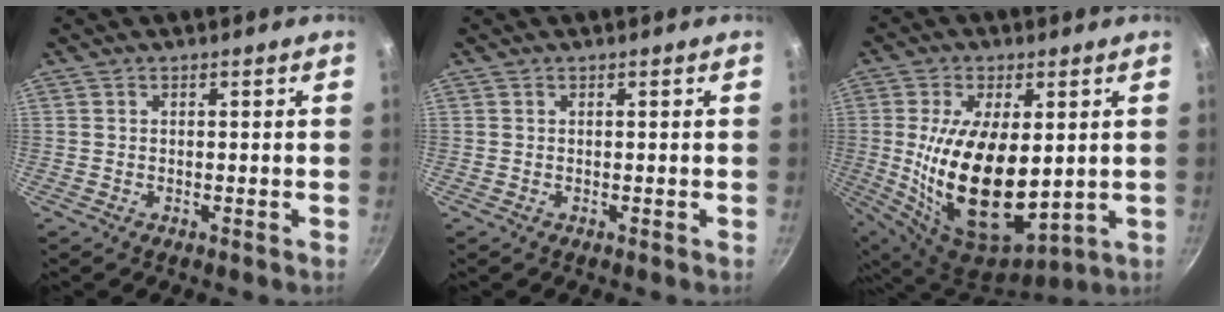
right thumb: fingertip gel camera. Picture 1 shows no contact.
{"total": 0.0}
{"total": 20.6, "force": [0.7, 10.7, 17.6], "torque": [-0.315, -0.027, 0.030]}